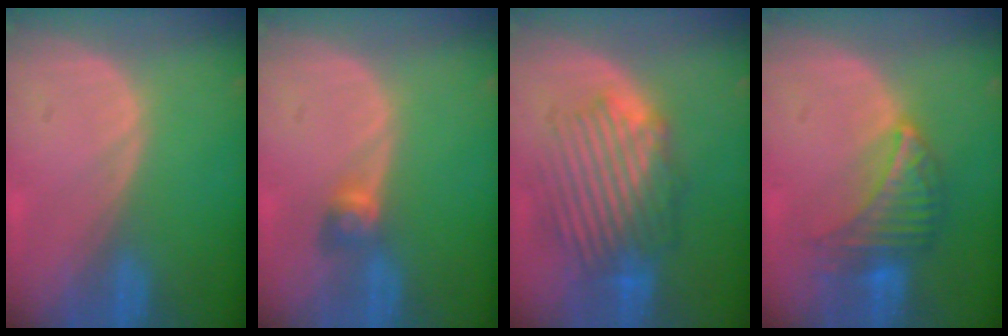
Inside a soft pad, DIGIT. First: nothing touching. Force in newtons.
{"total": 2.7, "press": 2.4, "slide": 1.2}
{"total": 8.9, "press": 8.6, "slide": 2.2}
{"total": 6.7, "press": 6.5, "slide": 1.3}